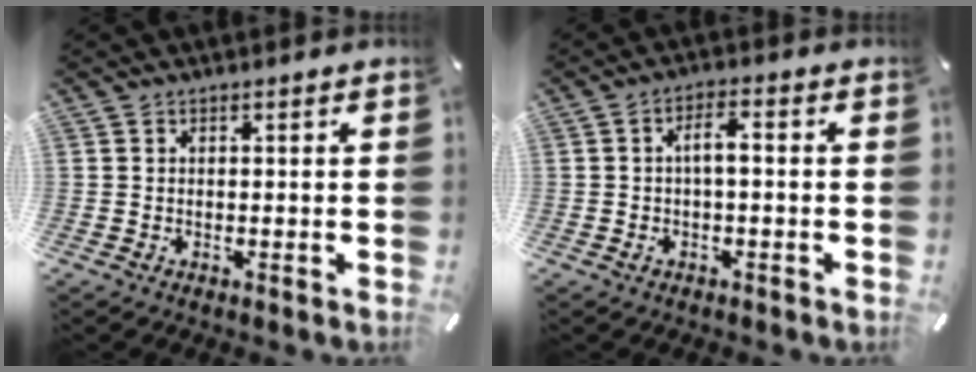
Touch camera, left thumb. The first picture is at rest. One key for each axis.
{"total": 4.5, "fx": -0.4, "fy": 1.6, "fz": 4.2, "tx": -0.069, "ty": 0.010, "tz": -0.010}